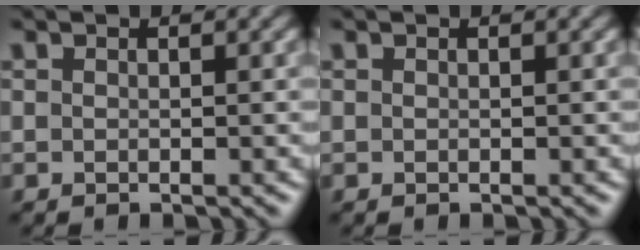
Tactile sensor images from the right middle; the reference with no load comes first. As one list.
[{"total": 0.0}]